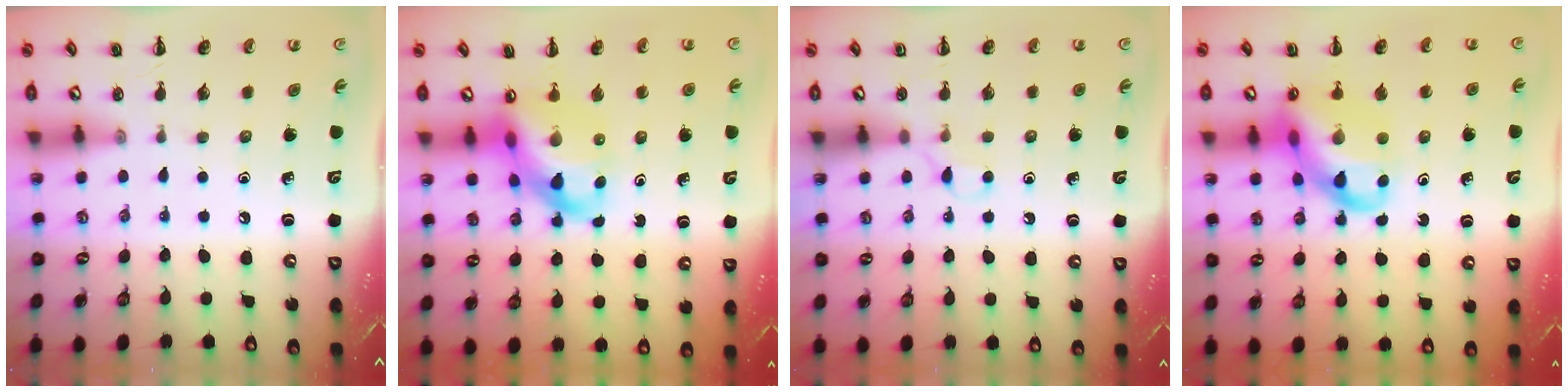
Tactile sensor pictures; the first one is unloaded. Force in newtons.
{"total": 12.2, "press": 11.6, "slide": 3.6}
{"total": 3.9, "press": 3.7, "slide": 1.1}
{"total": 14.8, "press": 14.3, "slide": 3.8}